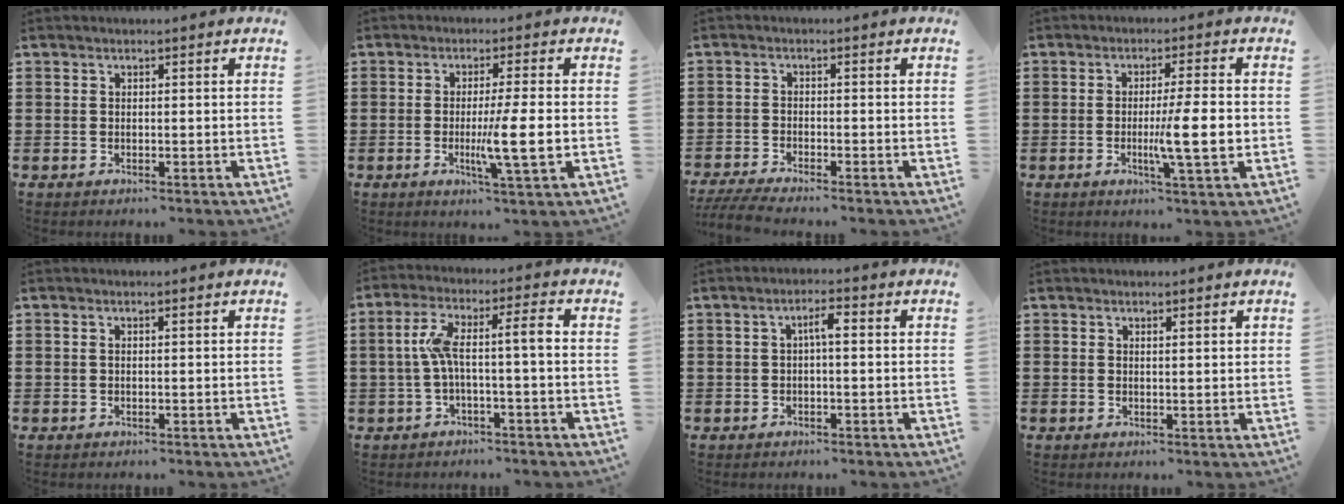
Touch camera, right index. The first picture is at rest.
{"total": 7.5, "force": [-1.2, -0.1, 7.4], "torque": [-0.131, -0.018, -0.023]}
{"total": 3.3, "force": [-3.2, -0.1, 0.8], "torque": [-0.027, -0.009, -0.068]}
{"total": 8.3, "force": [-1.2, 0.7, 8.2], "torque": [-0.135, -0.015, -0.023]}
{"total": 0.7, "force": [0.2, 0.2, 0.6], "torque": [-0.014, 0.001, 0.004]}
{"total": 7.0, "force": [-0.4, 1.0, 6.9], "torque": [-0.140, 0.004, -0.019]}
{"total": 2.7, "force": [0.0, 0.6, 2.6], "torque": [-0.051, 0.008, -0.004]}
{"total": 0.8, "force": [0.6, 0.1, 0.5], "torque": [-0.010, 0.001, 0.011]}